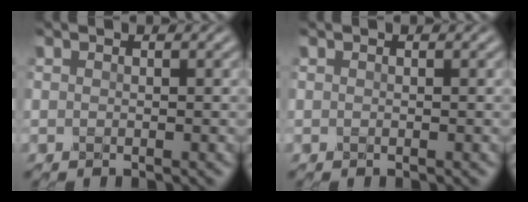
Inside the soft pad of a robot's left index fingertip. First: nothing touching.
{"total": 0.0}